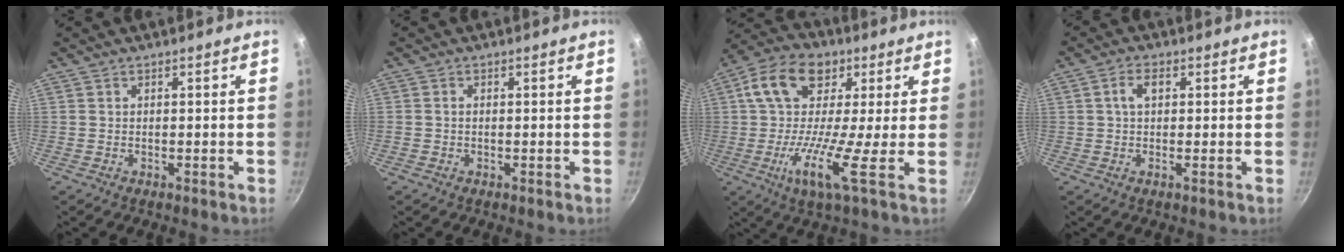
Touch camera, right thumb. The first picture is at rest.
{"total": 0.6, "force": [-0.2, 0.5, 0.3], "torque": [-0.006, 0.003, -0.004]}
{"total": 15.2, "force": [1.4, 7.0, 13.4], "torque": [-0.233, 0.012, -0.011]}
{"total": 3.5, "force": [0.7, 1.8, 2.9], "torque": [-0.057, 0.011, 0.004]}